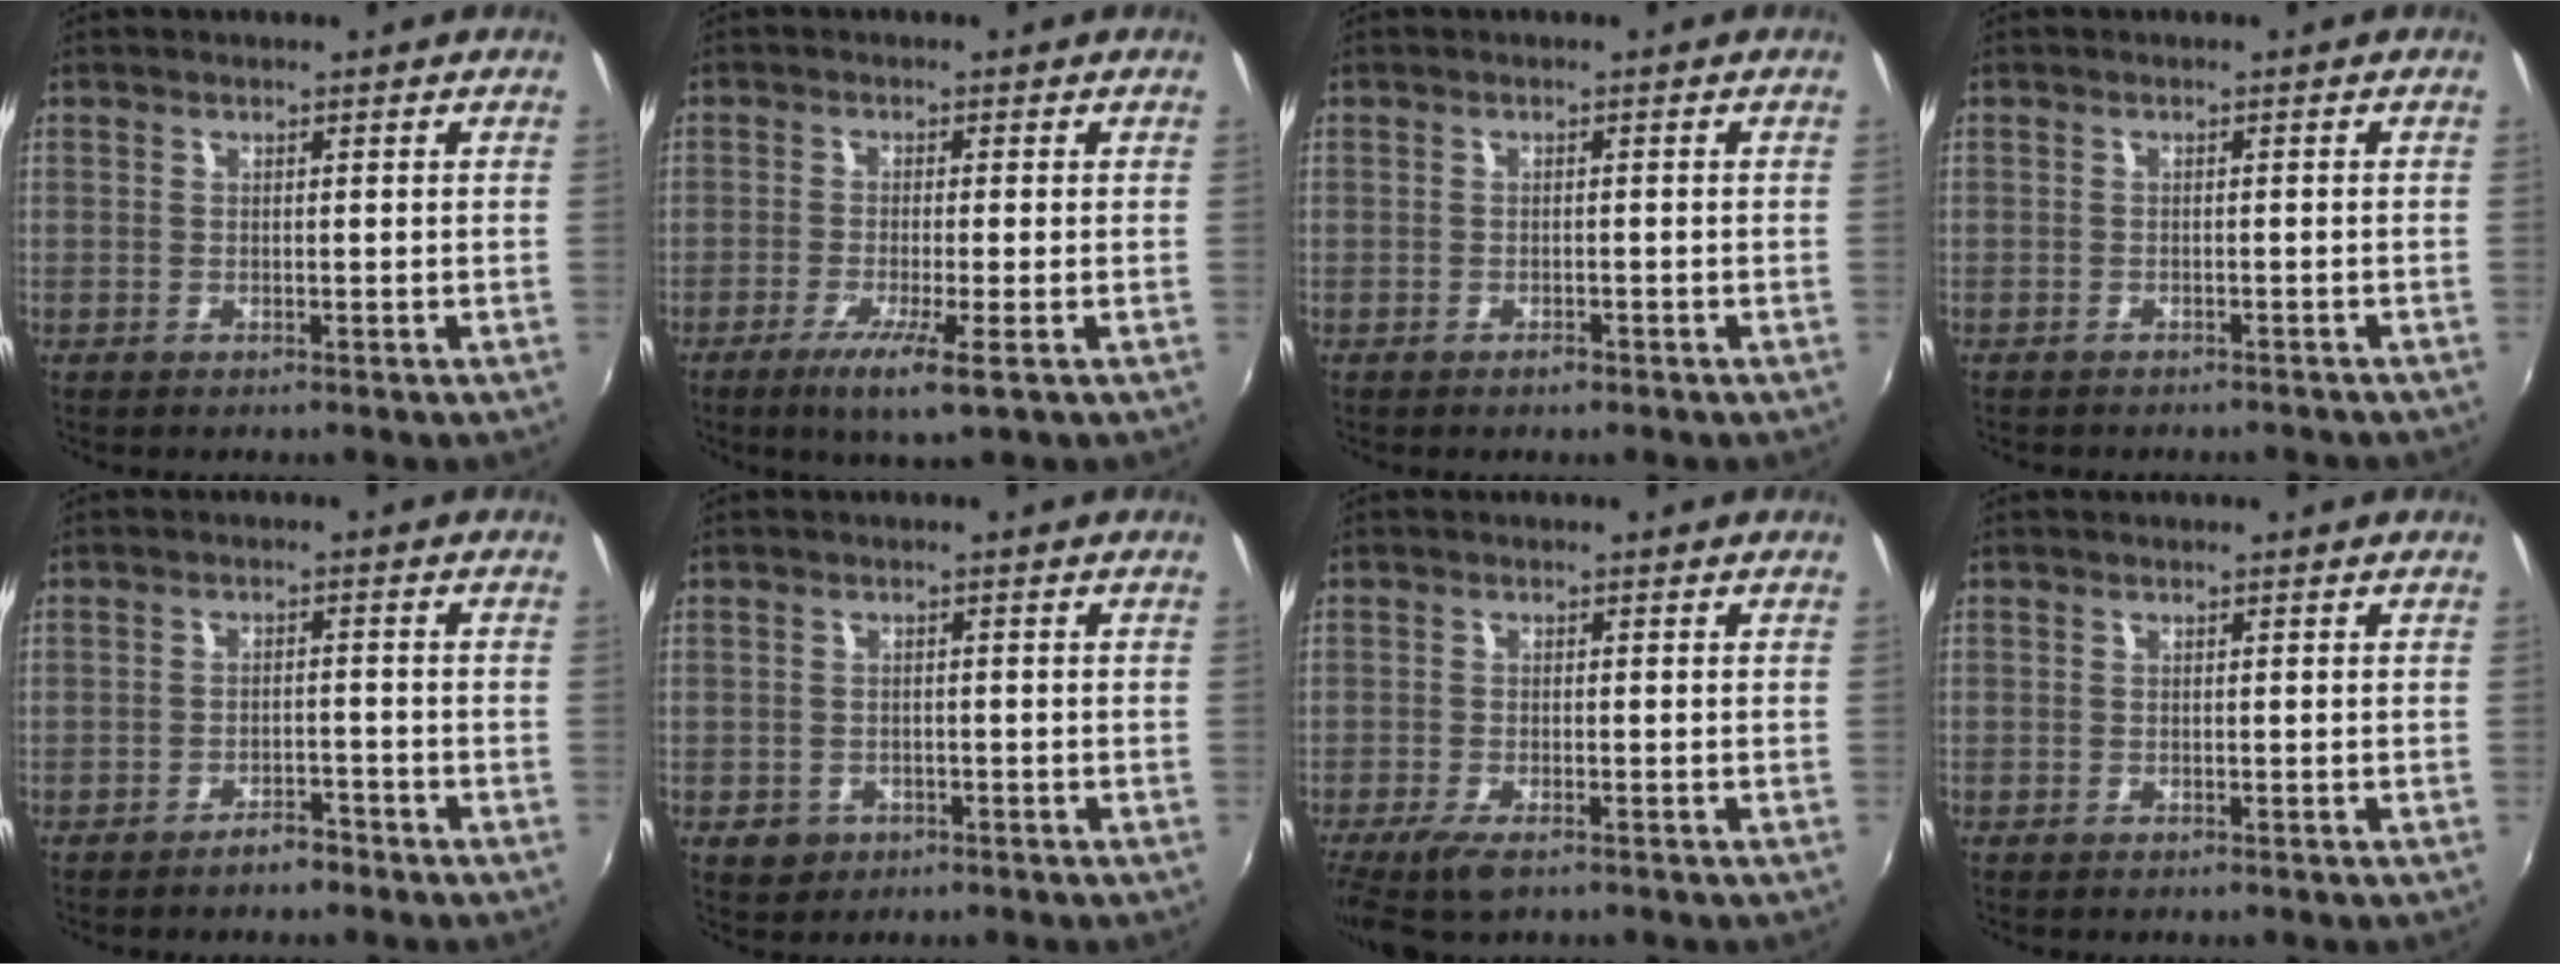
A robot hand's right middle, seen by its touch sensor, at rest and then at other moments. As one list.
[{"total": 6.1, "force": [-3.0, -0.2, 5.4], "torque": [-0.113, -0.020, -0.054]}, {"total": 1.0, "force": [-0.8, 0.4, 0.5], "torque": [-0.009, 0.000, -0.013]}, {"total": 2.8, "force": [-2.5, 1.2, 0.7], "torque": [-0.015, 0.002, -0.030]}, {"total": 3.2, "force": [-2.8, 1.0, 1.2], "torque": [-0.030, 0.005, -0.036]}, {"total": 3.7, "force": [-1.7, 3.0, 1.3], "torque": [-0.035, 0.000, -0.020]}, {"total": 5.7, "force": [-4.1, 1.7, 3.6], "torque": [-0.091, -0.022, -0.075]}, {"total": 0.7, "force": [-0.5, 0.5, -0.1], "torque": [-0.002, 0.003, -0.007]}]